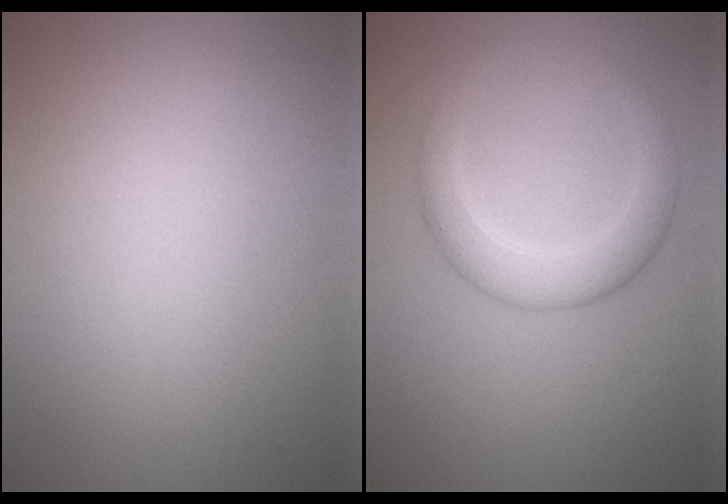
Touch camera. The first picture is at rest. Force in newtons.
{"total": 3.3, "press": 3.3, "slide": 0.1}